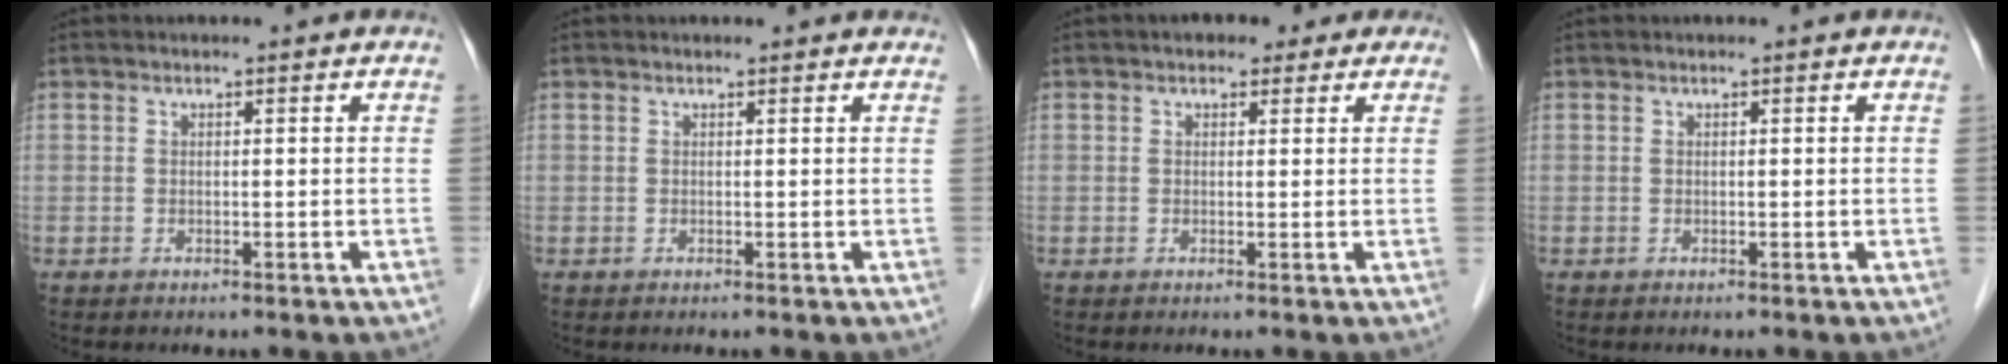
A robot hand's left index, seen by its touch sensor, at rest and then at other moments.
{"total": 1.7, "force": [1.6, 0.5, 0.3], "torque": [-0.011, 0.009, 0.012]}
{"total": 3.7, "force": [2.4, 2.5, 1.6], "torque": [-0.011, 0.021, 0.028]}
{"total": 0.0}